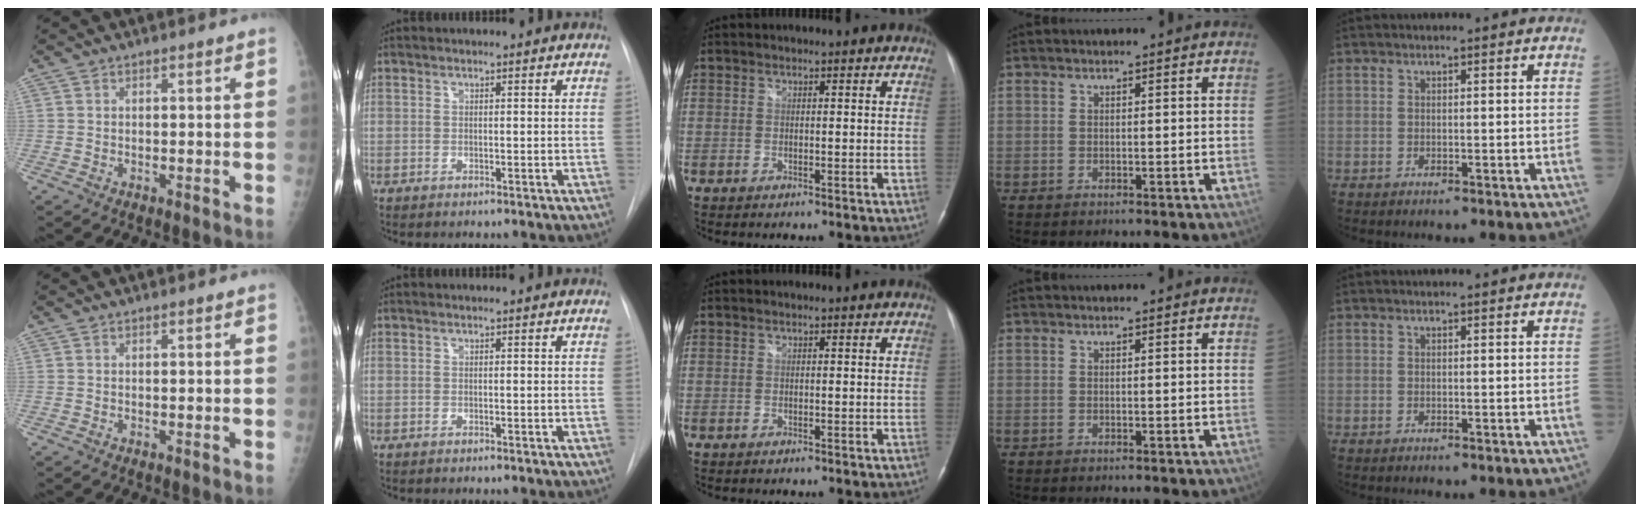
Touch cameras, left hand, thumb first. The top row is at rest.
{}